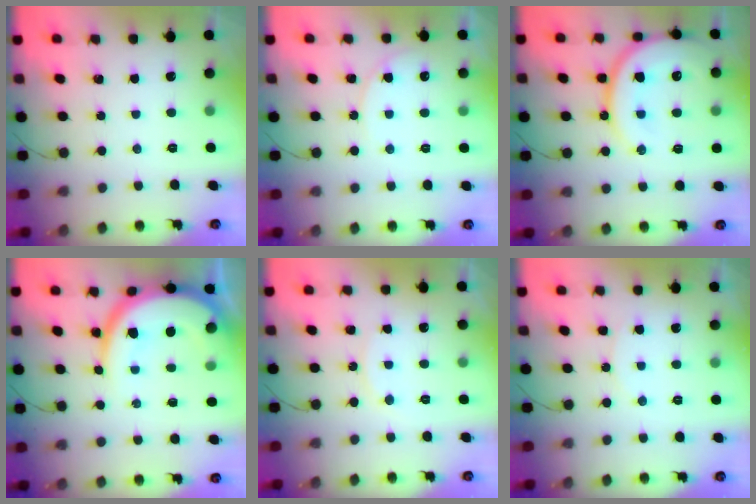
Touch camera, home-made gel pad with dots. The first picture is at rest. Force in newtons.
{"total": 6.0, "press": 6.0, "slide": 0.5}
{"total": 18.3, "press": 18.2, "slide": 1.8}
{"total": 16.2, "press": 16.1, "slide": 1.6}
{"total": 5.1, "press": 5.1, "slide": 0.2}
{"total": 5.6, "press": 5.5, "slide": 0.7}